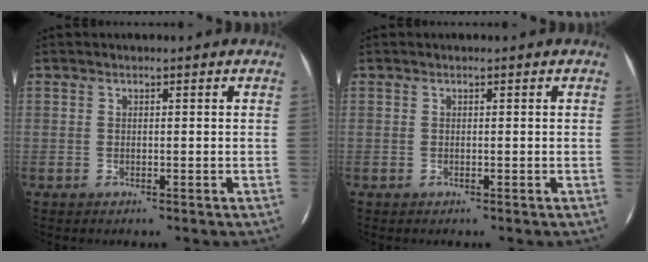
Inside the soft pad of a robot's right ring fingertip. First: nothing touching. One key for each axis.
{"total": 0.0}